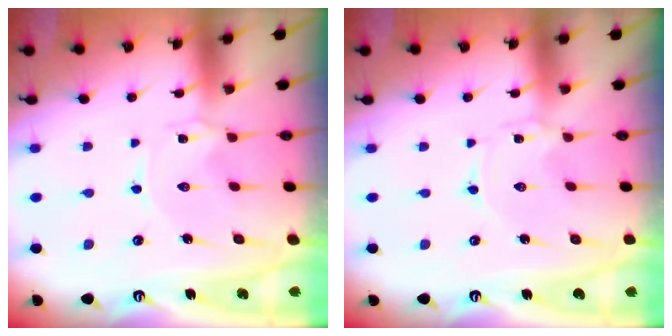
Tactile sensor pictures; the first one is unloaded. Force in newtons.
{"total": 0.0}